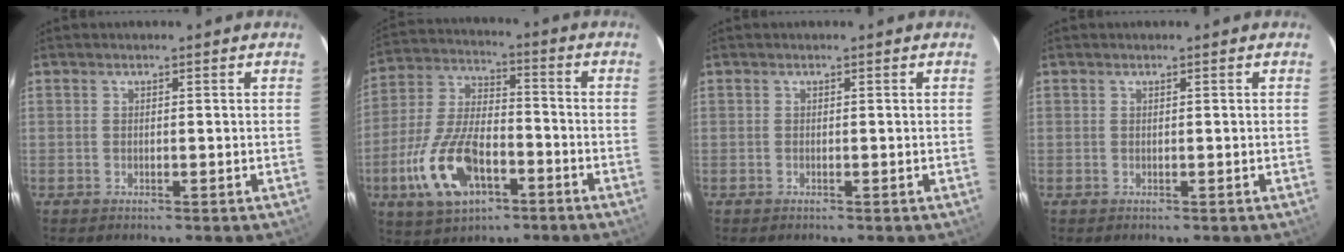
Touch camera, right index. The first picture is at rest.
{"total": 16.4, "force": [-7.0, 8.2, 12.3], "torque": [-0.271, -0.005, -0.122]}
{"total": 0.0}
{"total": 0.0}